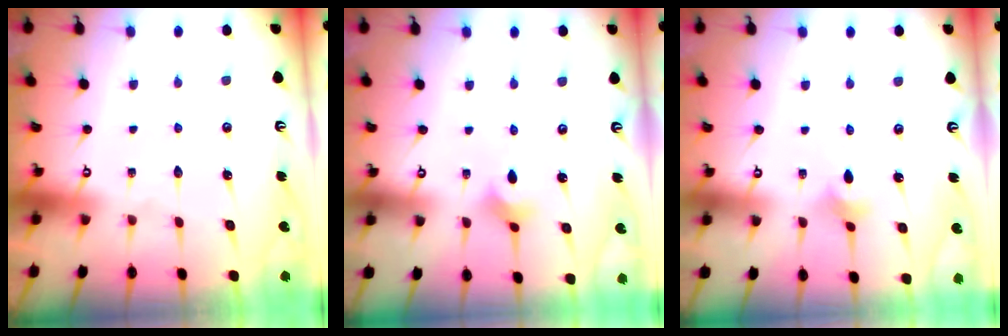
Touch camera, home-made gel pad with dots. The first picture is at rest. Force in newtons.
{"total": 2.2, "press": 2.2, "slide": 0.5}
{"total": 2.1, "press": 2.0, "slide": 0.5}